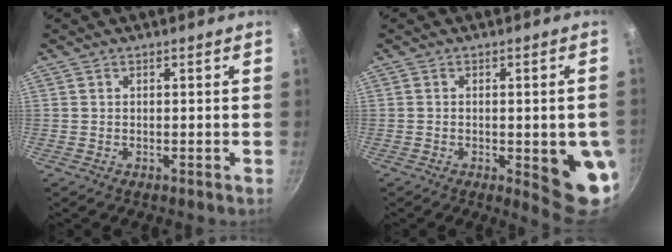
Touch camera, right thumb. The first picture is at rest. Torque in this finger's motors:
{"motor_torque": [1.91, 2.04, 1.50, -0.46, 0.33]}